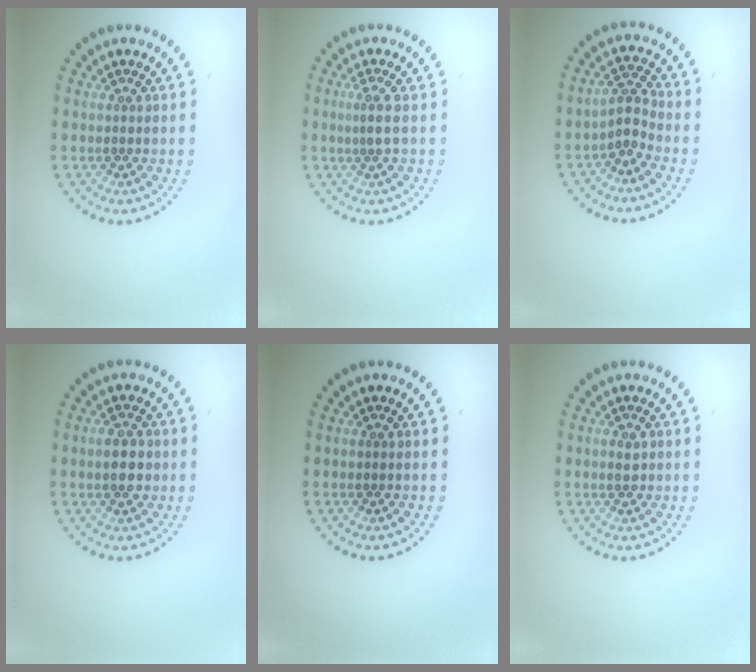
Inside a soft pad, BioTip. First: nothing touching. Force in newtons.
{"total": 1.7, "press": 1.2, "slide": 1.2}
{"total": 2.0, "press": 1.4, "slide": 1.4}
{"total": 2.4, "press": 2.4, "slide": 0.1}
{"total": 0.0}
{"total": 1.1, "press": 1.1, "slide": 0.1}